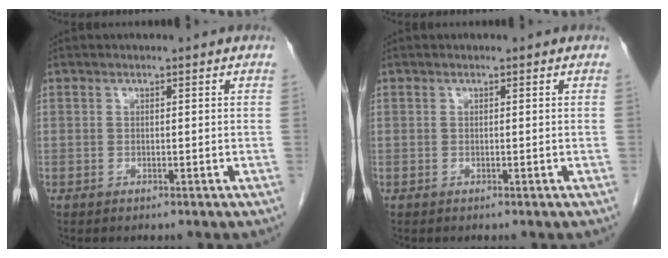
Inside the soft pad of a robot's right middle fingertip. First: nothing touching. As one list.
[{"total": 0.0}]